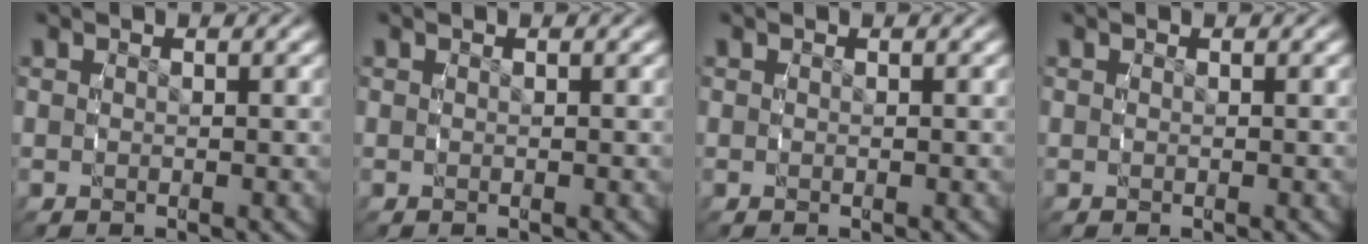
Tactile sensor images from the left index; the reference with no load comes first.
{"total": 0.0}
{"total": 0.0}
{"total": 0.0}